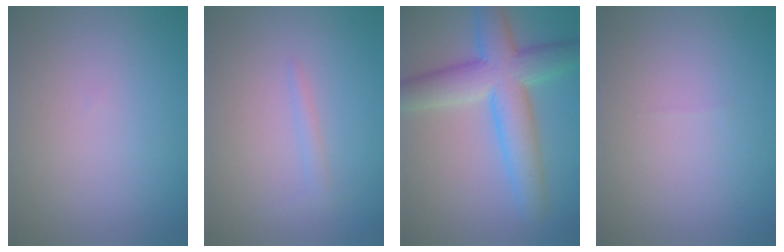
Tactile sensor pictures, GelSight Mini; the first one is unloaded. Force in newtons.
{"total": 0.9, "press": 0.9, "slide": 0.1}
{"total": 8.3, "press": 8.3, "slide": 0.1}
{"total": 0.0}